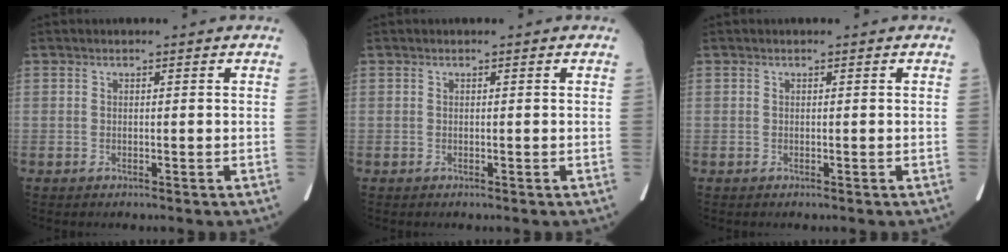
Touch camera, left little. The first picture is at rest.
{"total": 0.0}
{"total": 0.0}